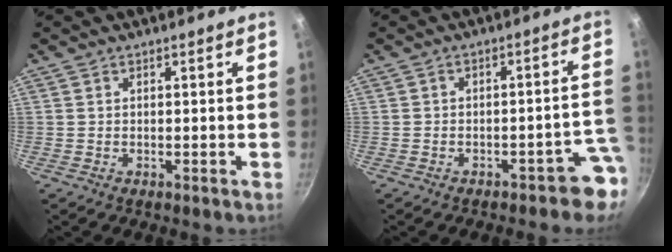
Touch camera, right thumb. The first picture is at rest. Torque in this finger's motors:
{"motor_torque": [1.34, 0.96, 0.25, -0.97, 0.17]}